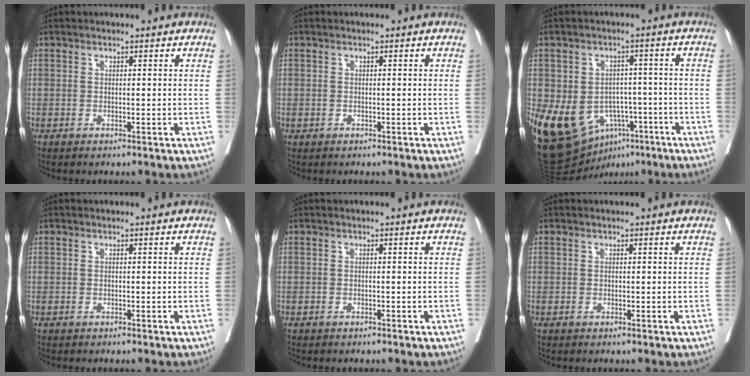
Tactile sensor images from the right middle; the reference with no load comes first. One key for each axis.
{"total": 0.0}
{"total": 14.6, "fx": -5.9, "fy": 10.9, "fz": 7.7, "tx": -0.139, "ty": 0.015, "tz": -0.075}
{"total": 0.0}
{"total": 0.7, "fx": -0.6, "fy": 0.3, "fz": 0.2, "tx": -0.007, "ty": 0.001, "tz": -0.010}
{"total": 0.0}